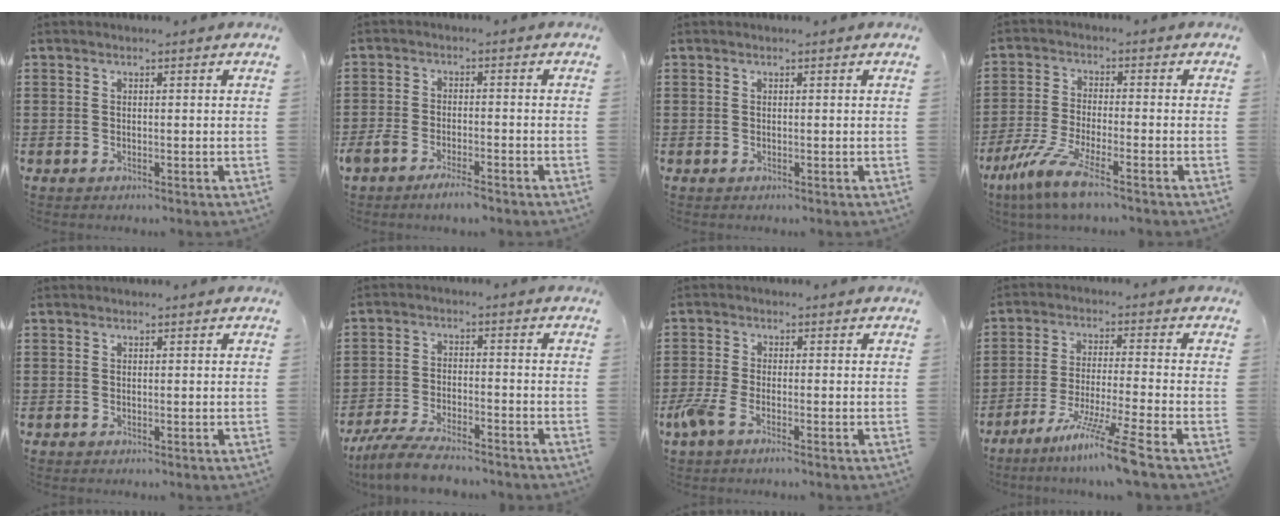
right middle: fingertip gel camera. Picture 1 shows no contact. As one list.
[{"total": 3.5, "force": [-3.1, 0.7, 1.6], "torque": [-0.040, 0.000, -0.063]}, {"total": 0.0}, {"total": 7.7, "force": [-5.5, 0.5, 5.4], "torque": [-0.133, -0.022, -0.111]}, {"total": 0.0}, {"total": 6.3, "force": [-5.7, 1.0, 2.4], "torque": [-0.057, 0.000, -0.112]}, {"total": 3.3, "force": [-1.9, 0.8, 2.6], "torque": [-0.079, -0.010, -0.045]}, {"total": 9.3, "force": [-6.8, -1.0, 6.2], "torque": [-0.117, -0.017, -0.132]}]